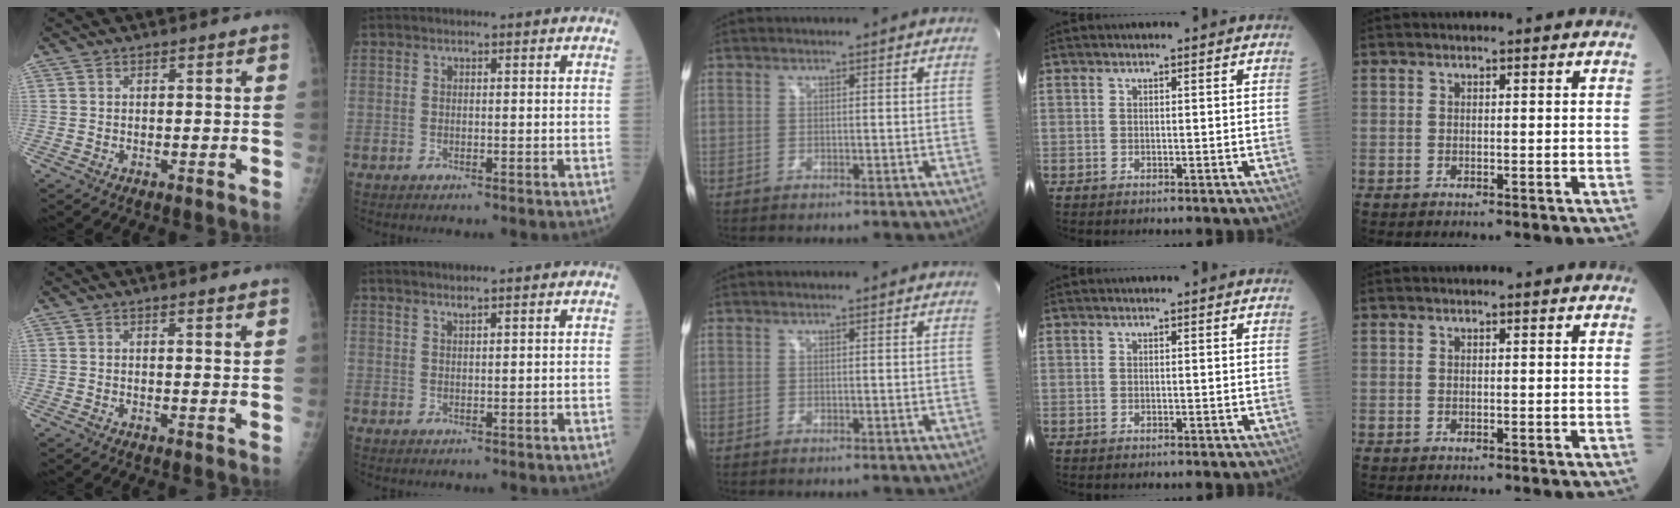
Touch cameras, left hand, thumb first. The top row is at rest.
{"thumb": {"total": 1.4, "force": [1.1, 0.2, 0.9], "torque": [-0.004, -0.005, 0.012]}, "index": {"total": 2.1, "force": [1.9, -0.2, 0.9], "torque": [-0.014, 0.012, 0.035]}}